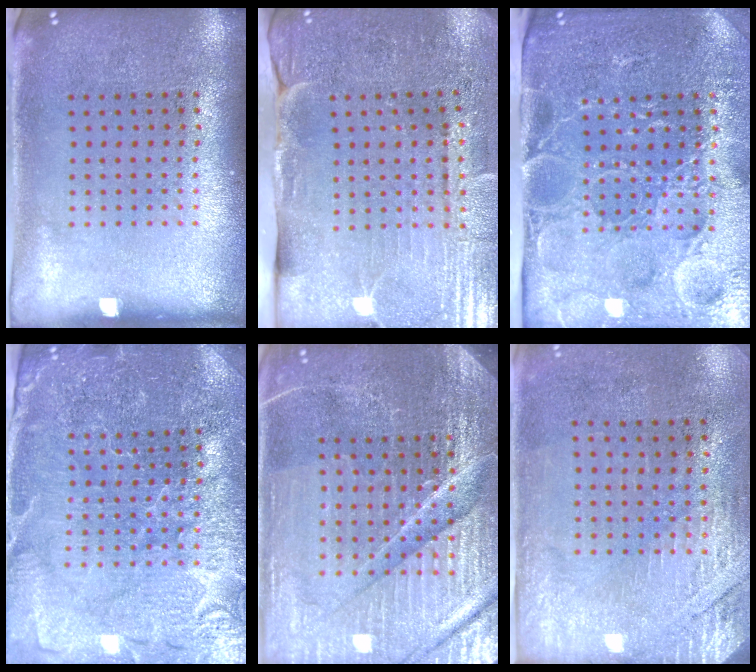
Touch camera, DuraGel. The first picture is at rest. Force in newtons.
{"total": 3.7, "press": 3.5, "slide": 1.2}
{"total": 4.8, "press": 4.1, "slide": 2.4}
{"total": 4.0, "press": 3.8, "slide": 1.3}
{"total": 5.8, "press": 5.3, "slide": 2.4}
{"total": 2.7, "press": 2.3, "slide": 1.4}